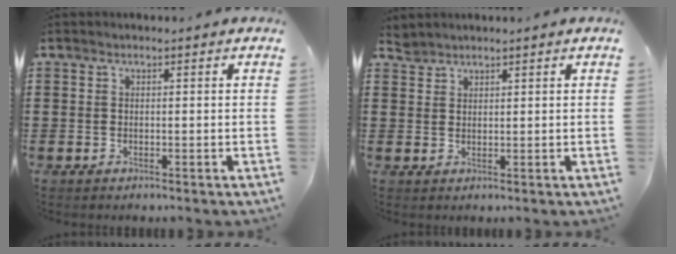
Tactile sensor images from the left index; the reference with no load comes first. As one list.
[{"total": 1.8, "force": [1.7, 0.4, 0.0], "torque": [-0.006, 0.001, 0.035]}]